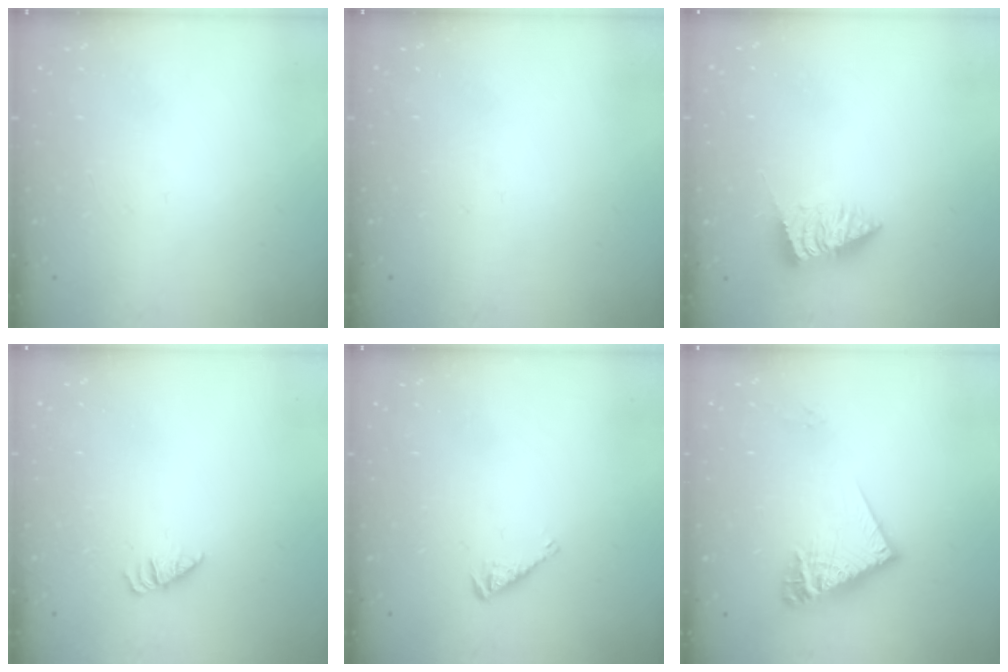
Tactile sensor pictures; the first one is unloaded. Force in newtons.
{"total": 0.0}
{"total": 2.6, "press": 2.6, "slide": 0.1}
{"total": 0.8, "press": 0.8, "slide": 0.2}
{"total": 3.4, "press": 3.3, "slide": 0.6}
{"total": 13.3, "press": 13.2, "slide": 1.1}